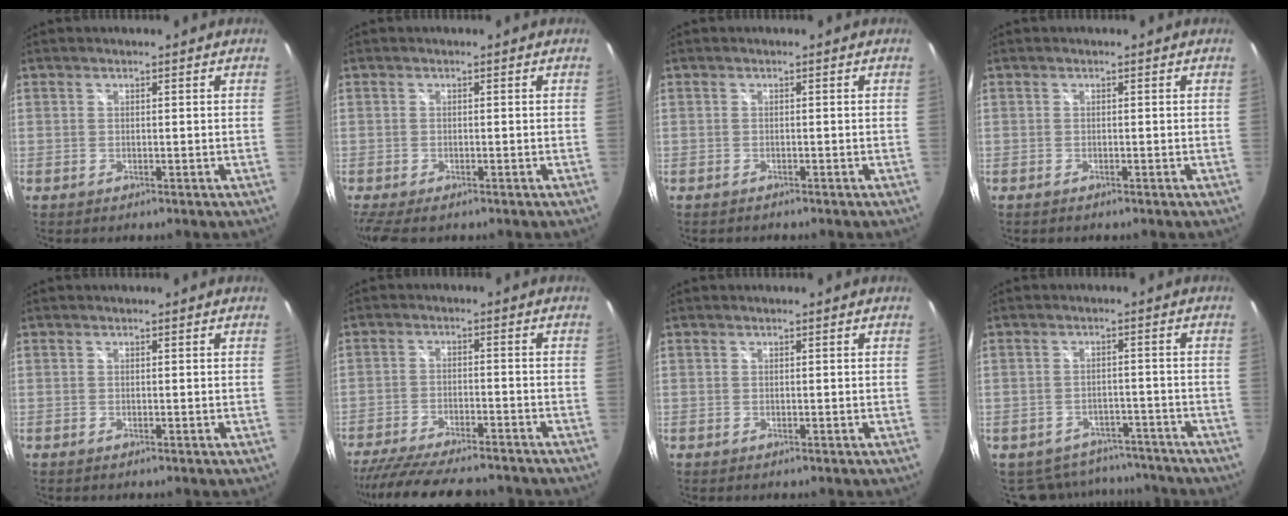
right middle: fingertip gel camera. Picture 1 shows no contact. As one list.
[{"total": 5.4, "force": [-3.9, 1.7, 3.3], "torque": [-0.075, -0.031, -0.067]}, {"total": 0.9, "force": [-0.8, 0.3, 0.1], "torque": [-0.005, -0.005, -0.013]}, {"total": 0.6, "force": [-0.5, 0.2, 0.2], "torque": [-0.003, -0.004, -0.010]}, {"total": 0.0}, {"total": 18.9, "force": [-16.2, 4.4, 8.7], "torque": [-0.175, -0.030, -0.245]}, {"total": 0.0}, {"total": 11.4, "force": [-9.6, 5.7, 2.3], "torque": [-0.062, 0.011, -0.119]}]